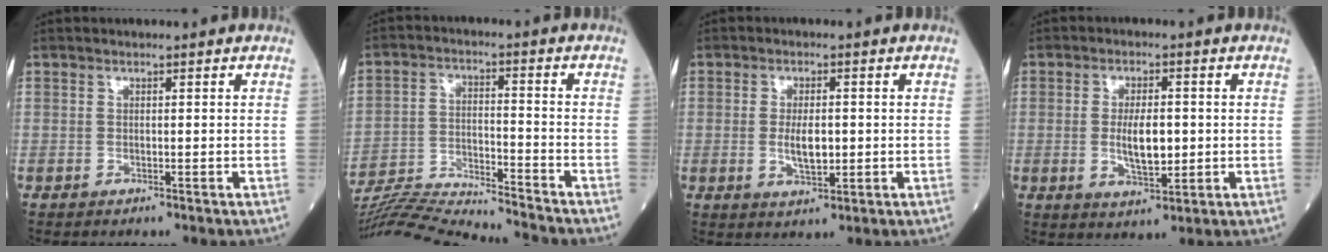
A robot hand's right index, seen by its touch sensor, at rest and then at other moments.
{"total": 18.1, "force": [-17.4, -1.2, 4.8], "torque": [-0.091, -0.014, -0.283]}
{"total": 4.5, "force": [-0.3, 1.7, 4.2], "torque": [-0.074, -0.005, -0.002]}
{"total": 6.1, "force": [-0.2, 2.2, 5.7], "torque": [-0.101, -0.007, -0.001]}